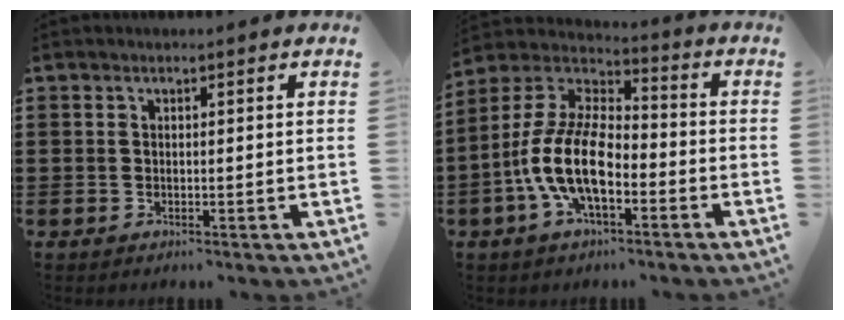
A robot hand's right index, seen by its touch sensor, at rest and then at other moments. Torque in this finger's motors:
{"motor_torque": [2.08, 0.05, 1.05, 0.21]}